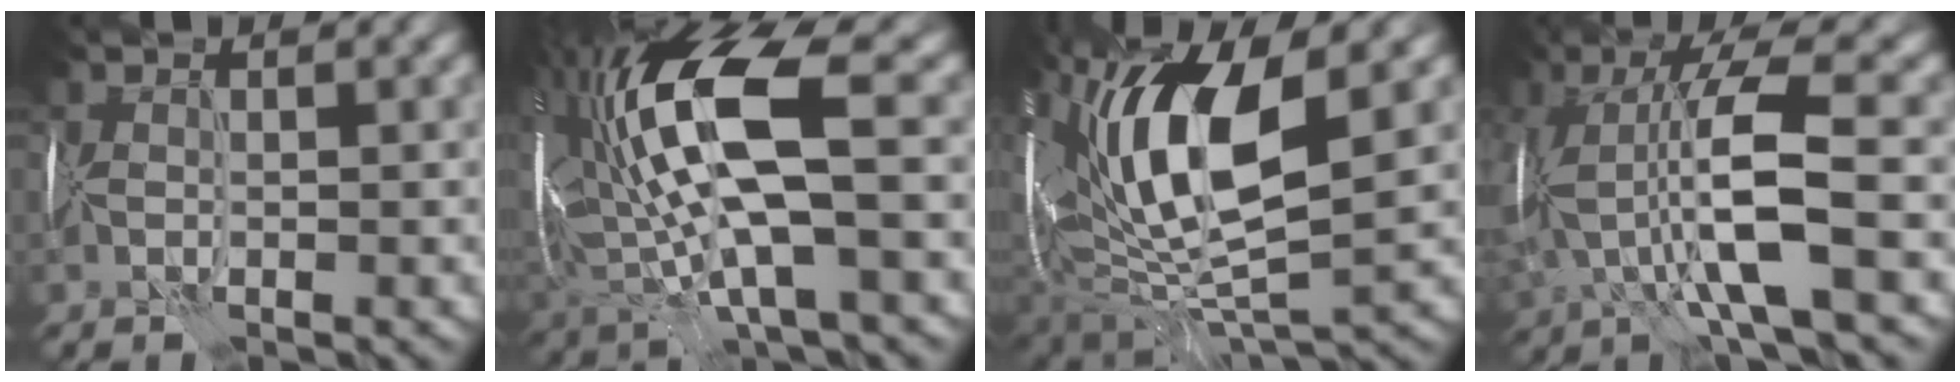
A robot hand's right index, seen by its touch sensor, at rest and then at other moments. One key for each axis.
{"total": 13.0, "fx": 0.8, "fy": 5.6, "fz": 11.7, "tx": -0.245, "ty": 0.004, "tz": 0.016}
{"total": 12.3, "fx": 2.9, "fy": 5.4, "fz": 10.6, "tx": -0.183, "ty": 0.014, "tz": 0.045}
{"total": 8.4, "fx": -1.3, "fy": 2.5, "fz": 7.9, "tx": -0.160, "ty": 0.014, "tz": -0.025}